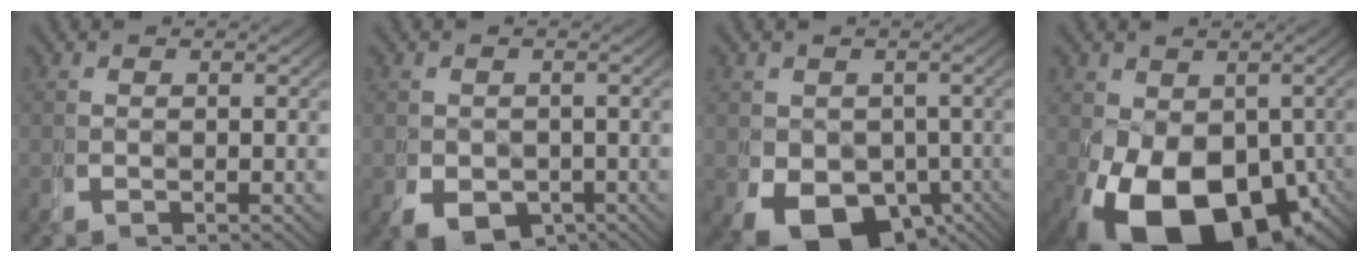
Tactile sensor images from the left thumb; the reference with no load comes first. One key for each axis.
{"total": 4.0, "fx": -1.8, "fy": 3.1, "fz": 1.8, "tx": -0.032, "ty": -0.020, "tz": -0.020}
{"total": 9.4, "fx": -4.3, "fy": 6.1, "fz": 5.6, "tx": -0.093, "ty": -0.046, "tz": -0.042}
{"total": 14.5, "fx": -5.1, "fy": 8.8, "fz": 10.3, "tx": -0.196, "ty": -0.070, "tz": -0.038}